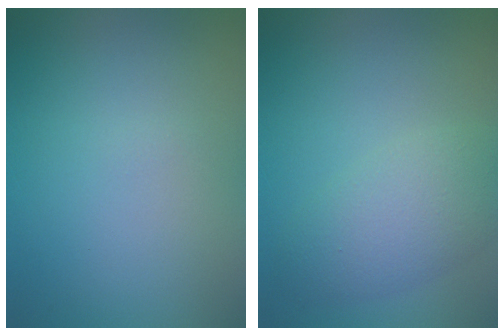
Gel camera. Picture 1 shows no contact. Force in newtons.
{"total": 4.3, "press": 4.3, "slide": 0.0}